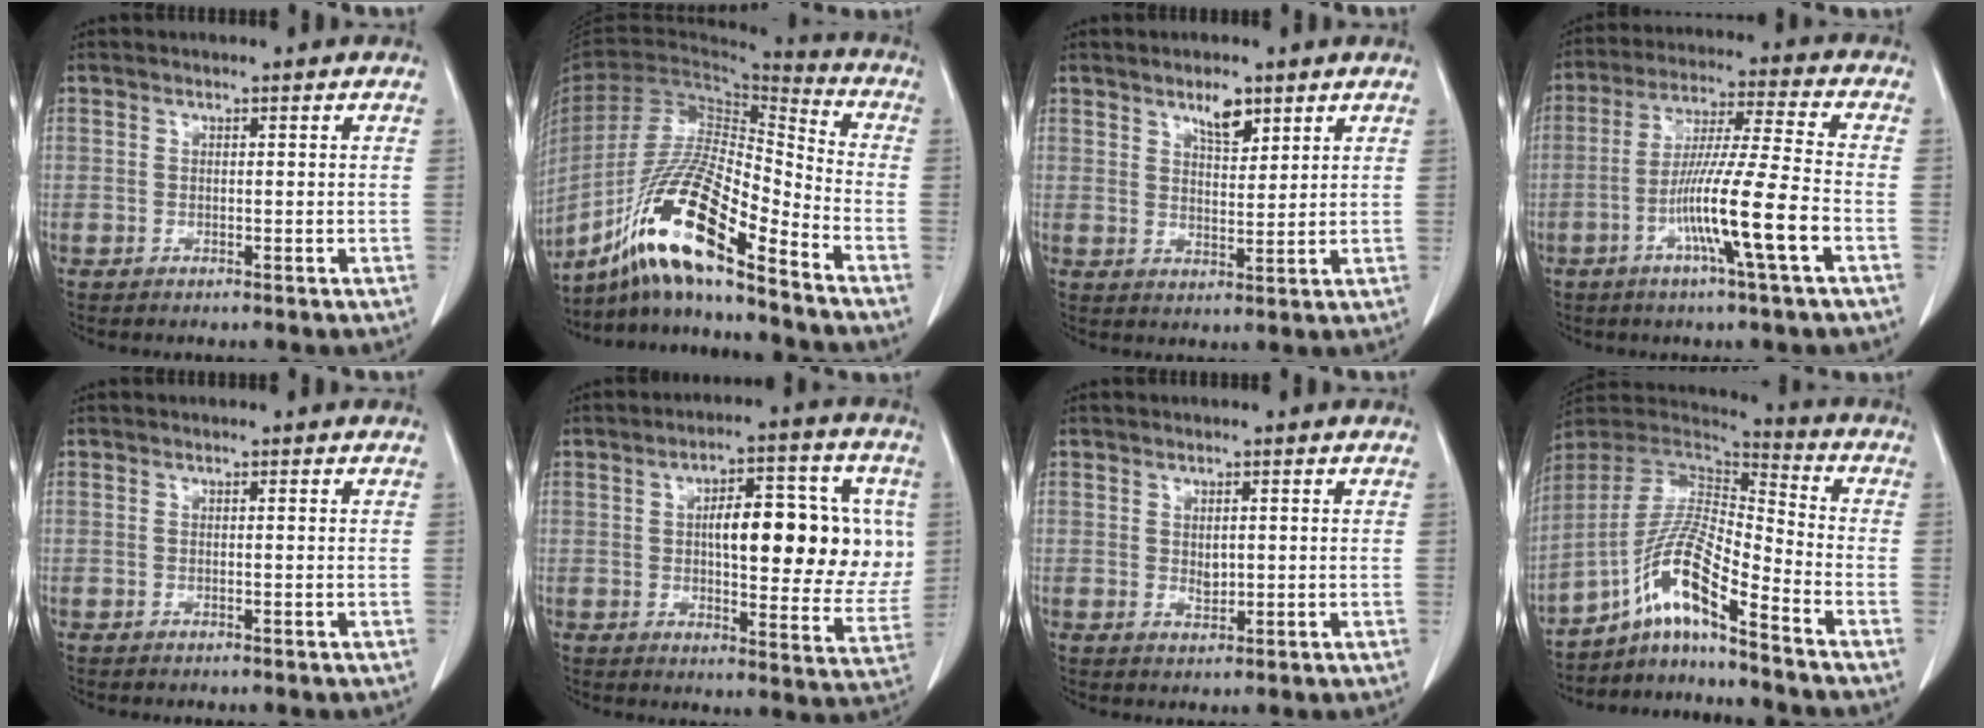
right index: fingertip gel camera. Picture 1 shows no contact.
{"total": 17.9, "force": [-12.5, 1.2, 12.8], "torque": [-0.251, -0.013, -0.232]}
{"total": 4.4, "force": [3.0, 1.6, 2.8], "torque": [-0.049, -0.001, 0.052]}
{"total": 12.8, "force": [-4.6, -1.0, 11.9], "torque": [-0.222, -0.008, -0.088]}
{"total": 0.0}
{"total": 17.0, "force": [2.7, 5.9, 15.7], "torque": [-0.205, 0.023, 0.043]}
{"total": 1.9, "force": [0.3, 1.1, 1.6], "torque": [-0.027, -0.004, 0.008]}
{"total": 12.4, "force": [-8.2, 0.4, 9.3], "torque": [-0.186, 0.013, -0.150]}